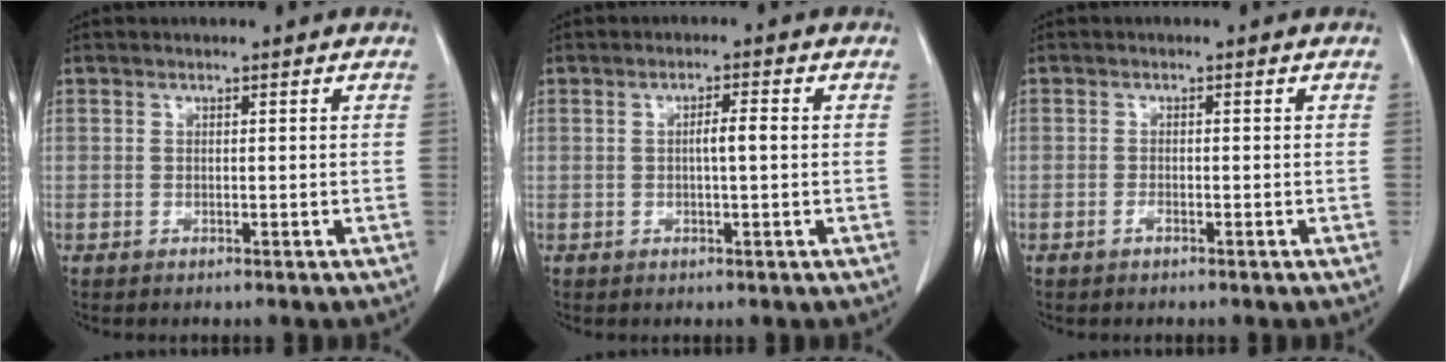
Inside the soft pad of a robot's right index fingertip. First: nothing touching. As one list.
[{"total": 2.6, "force": [0.0, 0.2, 2.6], "torque": [-0.047, 0.003, -0.001]}, {"total": 0.7, "force": [-0.5, 0.1, 0.5], "torque": [-0.012, 0.000, -0.009]}]